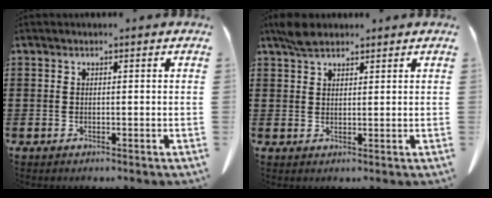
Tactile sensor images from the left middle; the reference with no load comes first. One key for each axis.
{"total": 3.1, "fx": 2.5, "fy": 1.1, "fz": 1.4, "tx": -0.034, "ty": 0.004, "tz": 0.049}